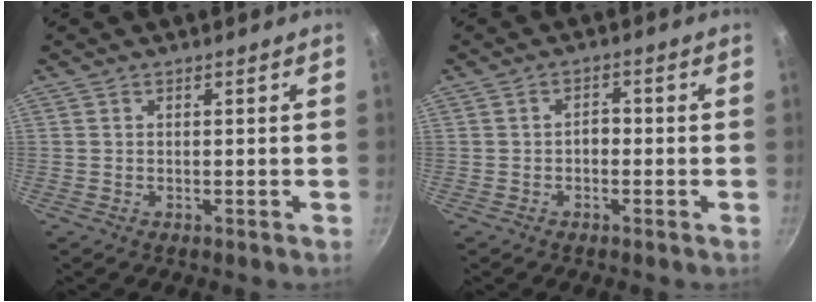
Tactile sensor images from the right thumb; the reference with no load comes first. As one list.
[{"total": 2.2, "force": [-0.6, 1.5, 1.5], "torque": [-0.010, 0.013, -0.012]}]